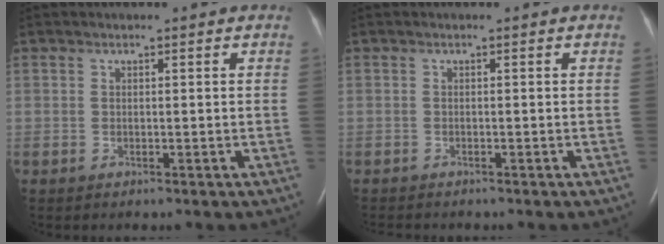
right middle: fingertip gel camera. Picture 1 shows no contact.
{"total": 1.7, "force": [-1.5, 0.5, 0.5], "torque": [-0.012, -0.004, -0.018]}